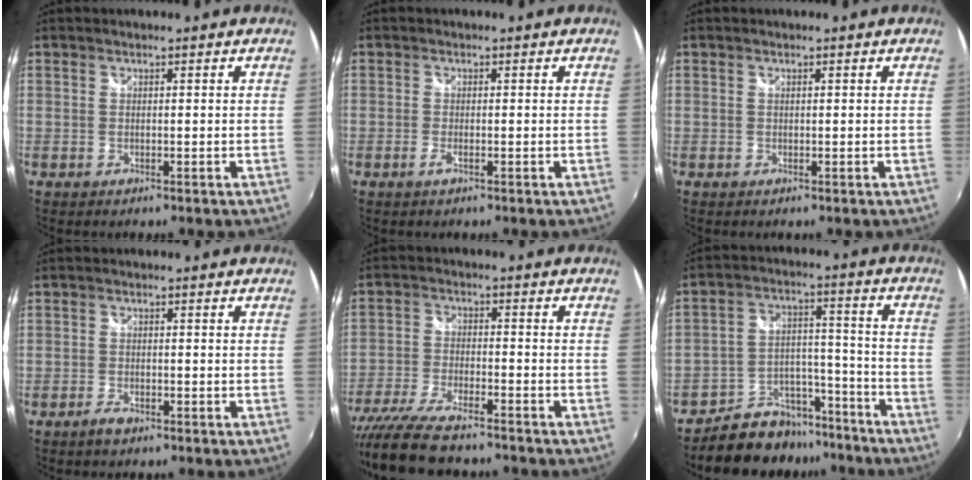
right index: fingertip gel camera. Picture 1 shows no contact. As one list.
[{"total": 1.3, "force": [-0.7, 0.2, 1.1], "torque": [-0.024, -0.003, -0.013]}, {"total": 0.0}, {"total": 2.2, "force": [-1.6, 0.9, 1.2], "torque": [-0.030, -0.003, -0.032]}, {"total": 14.6, "force": [-12.3, 3.0, 7.3], "torque": [-0.164, -0.044, -0.220]}, {"total": 12.1, "force": [-10.0, 6.4, 2.5], "torque": [-0.046, 0.051, -0.143]}]